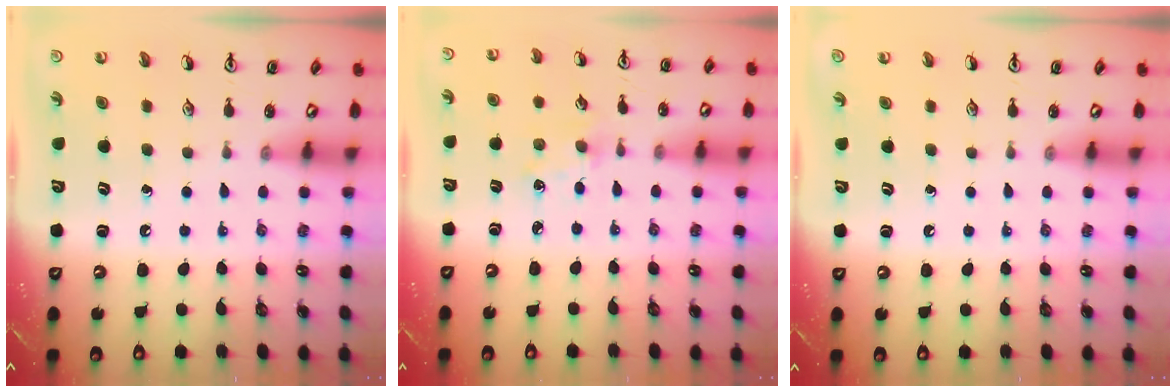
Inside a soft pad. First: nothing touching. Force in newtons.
{"total": 2.8, "press": 2.8, "slide": 0.5}
{"total": 0.0}